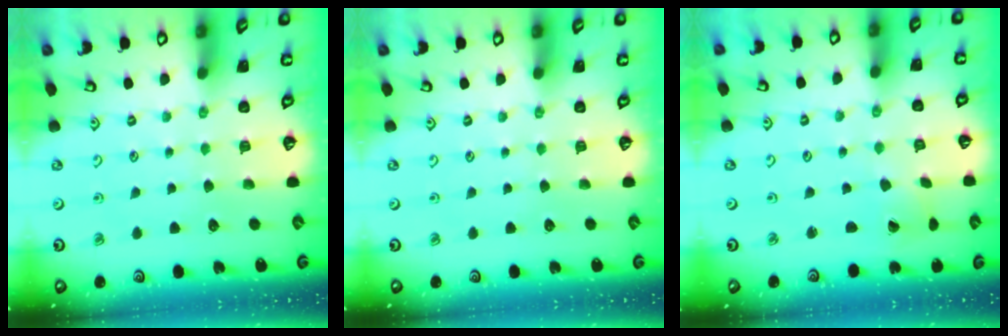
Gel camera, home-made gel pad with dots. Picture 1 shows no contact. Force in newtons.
{"total": 0.0}
{"total": 1.0, "press": 1.0, "slide": 0.1}